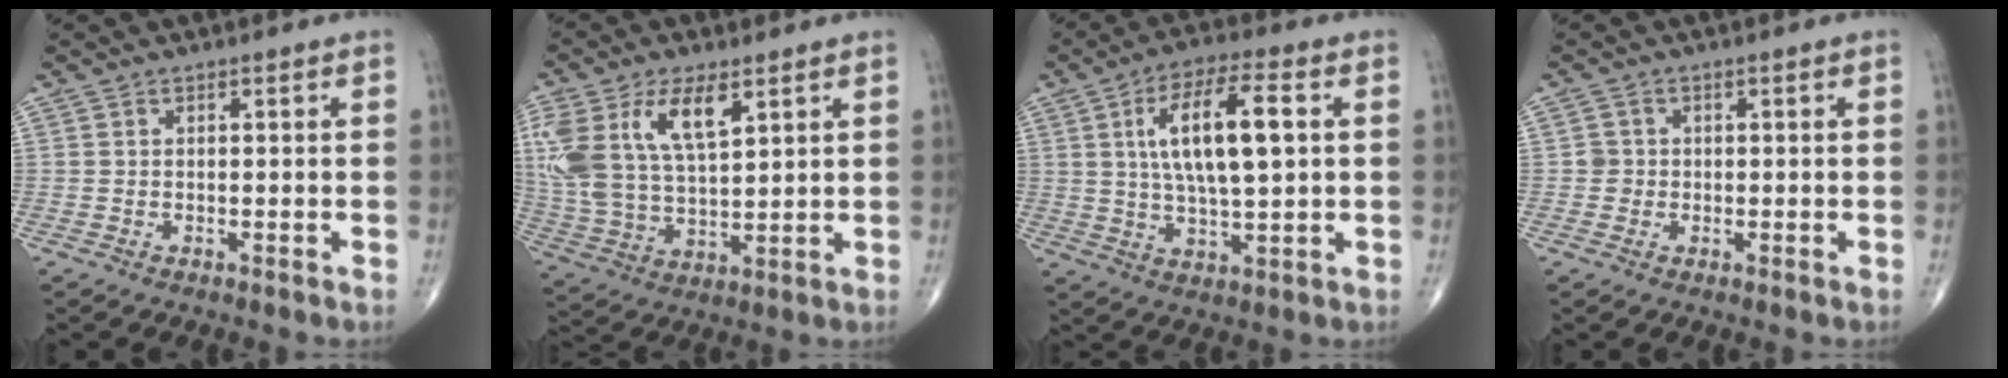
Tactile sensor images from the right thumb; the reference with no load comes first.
{"total": 17.3, "force": [7.1, 8.4, 13.4], "torque": [-0.279, -0.015, 0.141]}
{"total": 14.0, "force": [2.8, 4.6, 12.9], "torque": [-0.225, 0.005, 0.047]}
{"total": 1.7, "force": [-0.2, 1.7, 0.1], "torque": [0.010, 0.007, -0.005]}